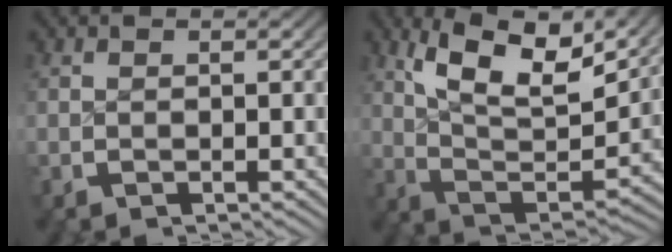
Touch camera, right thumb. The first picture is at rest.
{"total": 13.1, "force": [4.2, 7.3, 10.0], "torque": [-0.179, -0.008, 0.062]}